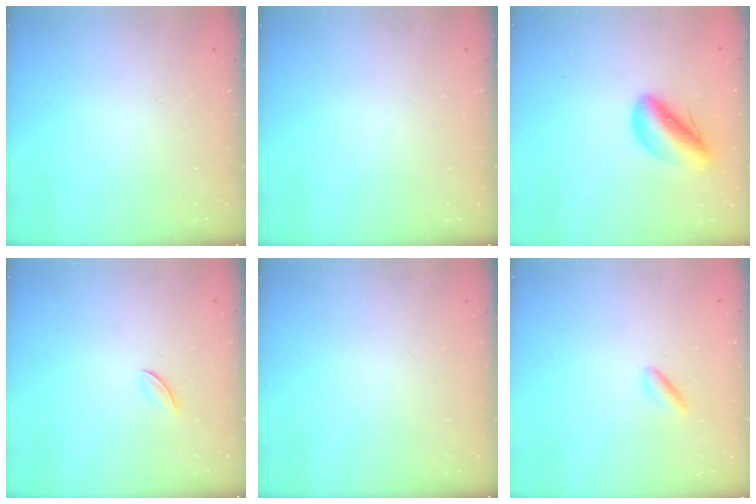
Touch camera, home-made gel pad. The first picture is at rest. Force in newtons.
{"total": 0.0}
{"total": 10.1, "press": 9.7, "slide": 2.8}
{"total": 2.8, "press": 2.7, "slide": 0.8}
{"total": 0.0}
{"total": 1.9, "press": 1.7, "slide": 0.8}